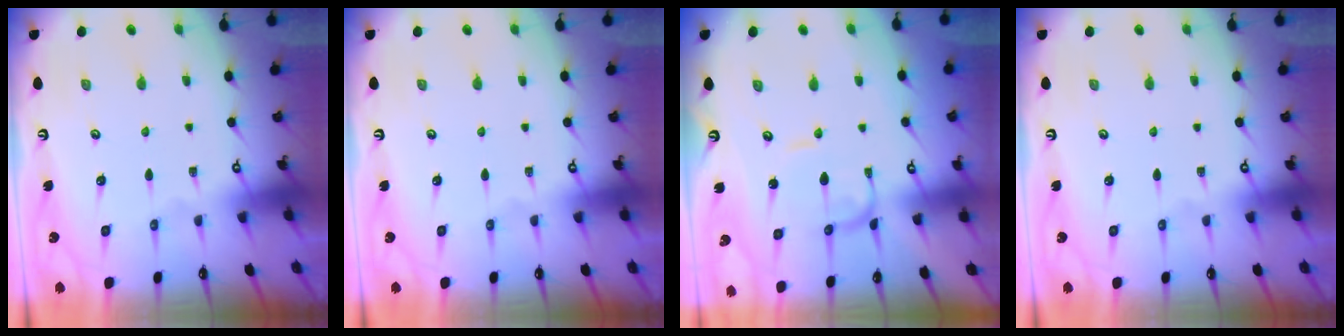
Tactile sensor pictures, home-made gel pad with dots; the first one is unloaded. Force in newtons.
{"total": 0.0}
{"total": 1.2, "press": 1.2, "slide": 0.3}
{"total": 0.0}